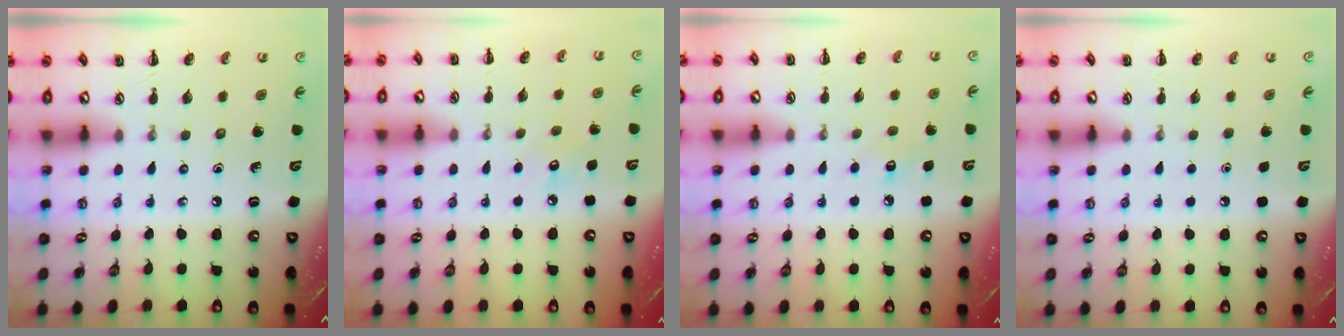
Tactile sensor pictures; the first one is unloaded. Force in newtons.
{"total": 3.7, "press": 3.6, "slide": 0.9}
{"total": 5.4, "press": 5.2, "slide": 1.3}
{"total": 1.6, "press": 1.6, "slide": 0.1}